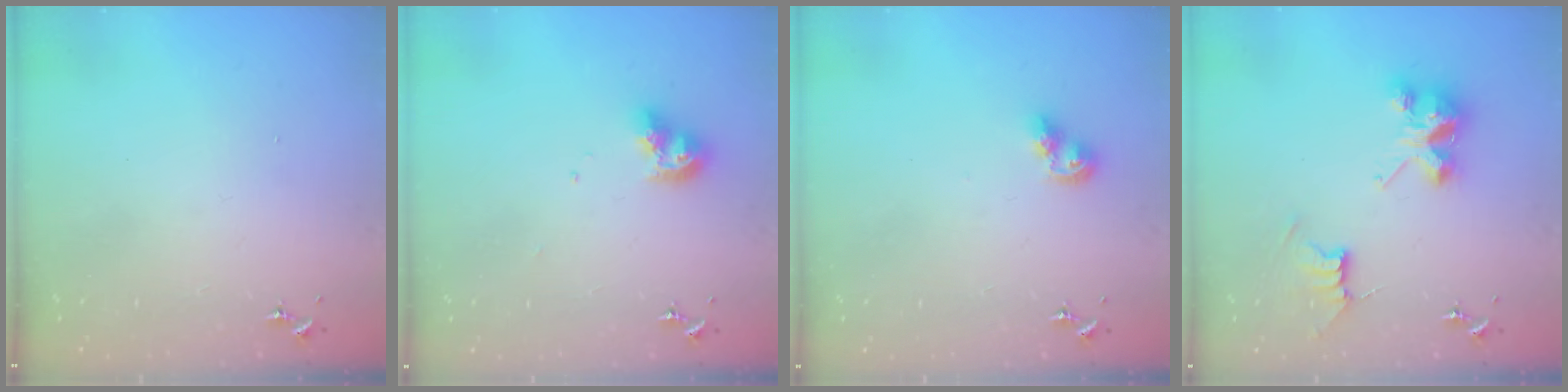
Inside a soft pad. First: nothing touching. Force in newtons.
{"total": 9.0, "press": 8.9, "slide": 1.2}
{"total": 7.0, "press": 7.0, "slide": 0.6}
{"total": 8.5, "press": 8.5, "slide": 0.4}